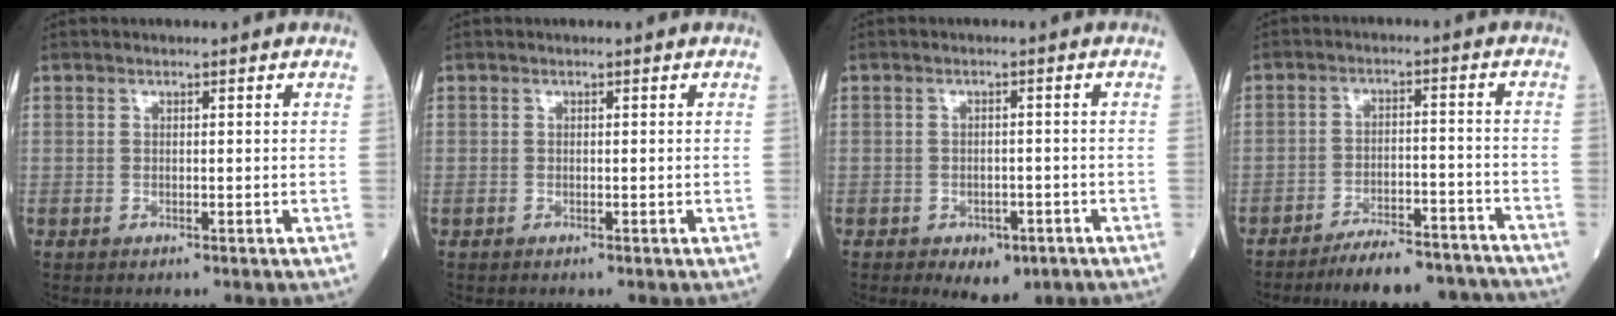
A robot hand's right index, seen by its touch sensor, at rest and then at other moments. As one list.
[{"total": 0.0}, {"total": 4.8, "force": [-2.9, 2.7, 2.7], "torque": [-0.030, 0.000, -0.032]}, {"total": 11.9, "force": [-11.2, 2.2, 3.6], "torque": [-0.036, 0.018, -0.159]}]